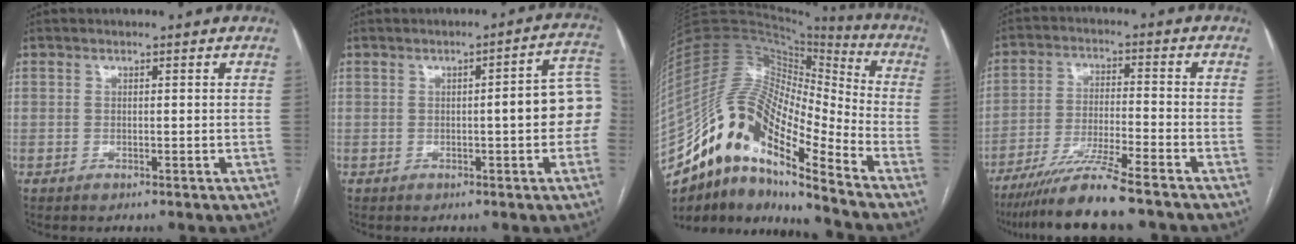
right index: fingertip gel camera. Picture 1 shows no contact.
{"total": 7.9, "force": [-0.5, 1.1, 7.8], "torque": [-0.085, 0.026, -0.013]}
{"total": 22.0, "force": [-14.8, 5.4, 15.5], "torque": [-0.307, 0.017, -0.264]}
{"total": 10.6, "force": [-8.7, -0.6, 6.1], "torque": [-0.105, -0.028, -0.152]}